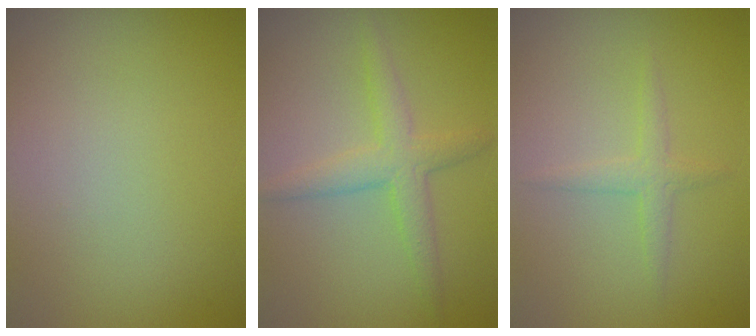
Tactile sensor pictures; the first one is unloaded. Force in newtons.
{"total": 2.9, "press": 2.9, "slide": 0.2}
{"total": 1.5, "press": 1.5, "slide": 0.0}